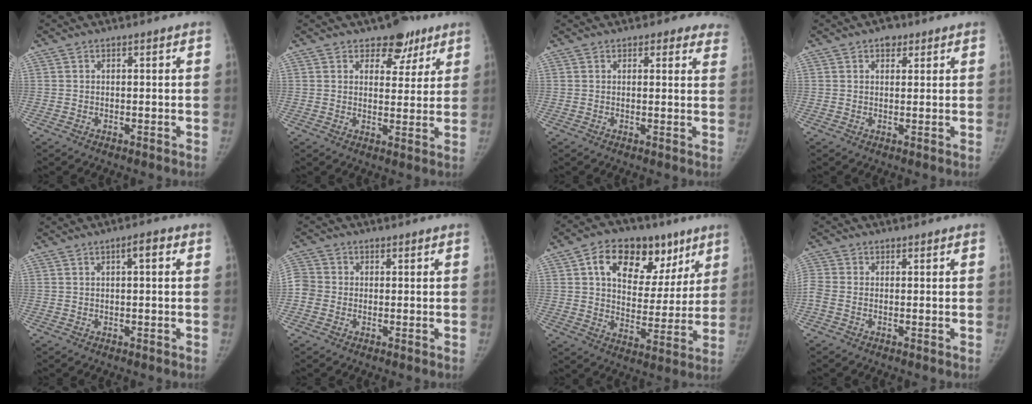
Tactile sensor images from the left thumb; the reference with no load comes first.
{"total": 6.7, "force": [4.4, 4.2, 2.7], "torque": [0.002, -0.022, 0.062]}
{"total": 6.8, "force": [5.8, 3.2, 1.6], "torque": [0.036, -0.016, 0.044]}
{"total": 2.5, "force": [1.5, 1.7, 1.2], "torque": [0.000, -0.004, 0.017]}
{"total": 2.6, "force": [0.7, 0.7, 2.4], "torque": [-0.037, 0.004, 0.007]}
{"total": 4.5, "force": [-0.7, 4.1, 1.7], "torque": [-0.030, 0.010, -0.021]}
{"total": 19.8, "force": [9.1, 12.5, 12.3], "torque": [-0.136, -0.006, 0.138]}
{"total": 3.1, "force": [-0.8, 1.8, 2.3], "torque": [-0.069, 0.001, -0.025]}